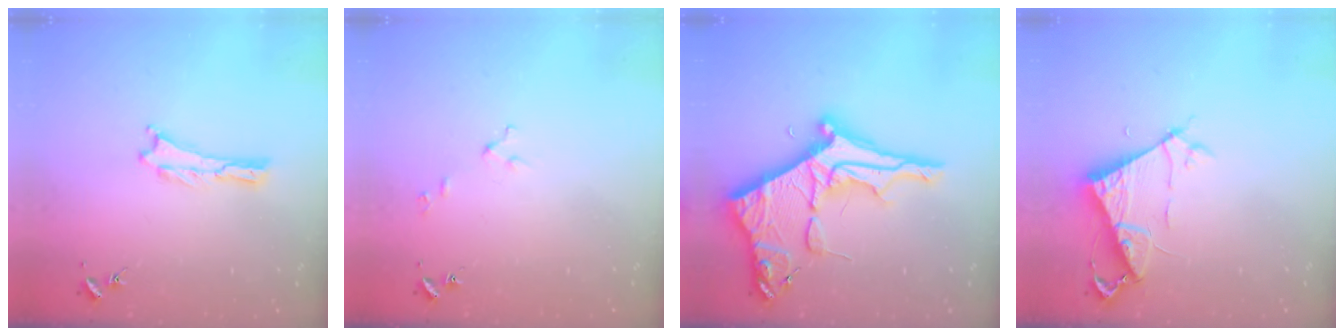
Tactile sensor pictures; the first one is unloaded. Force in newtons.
{"total": 2.6, "press": 2.6, "slide": 0.3}
{"total": 11.6, "press": 11.6, "slide": 1.1}
{"total": 6.9, "press": 6.9, "slide": 0.7}